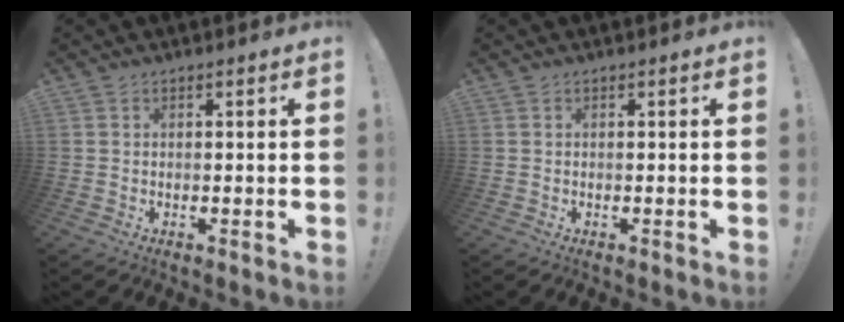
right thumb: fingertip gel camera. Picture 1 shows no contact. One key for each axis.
{"total": 0.0}